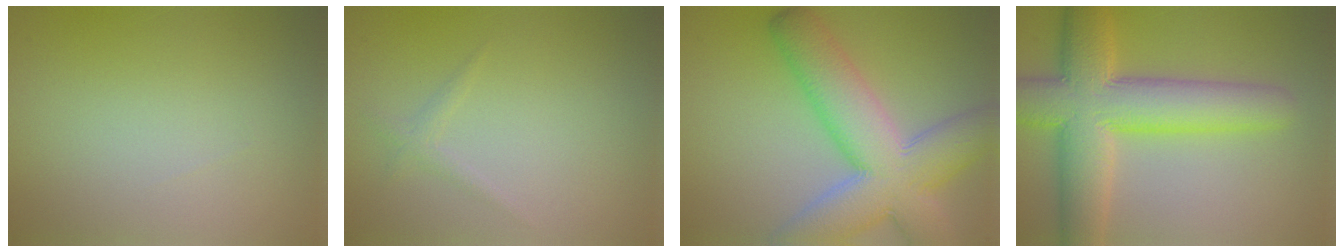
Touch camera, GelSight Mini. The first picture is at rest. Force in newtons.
{"total": 1.0, "press": 1.0, "slide": 0.0}
{"total": 11.1, "press": 11.1, "slide": 0.6}
{"total": 10.0, "press": 10.0, "slide": 0.5}